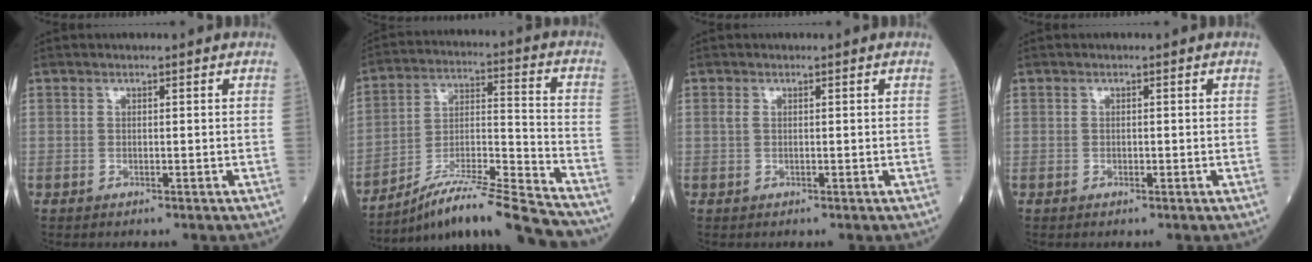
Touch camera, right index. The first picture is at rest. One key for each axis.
{"total": 19.5, "fx": -17.4, "fy": 0.4, "fz": 8.9, "tx": -0.149, "ty": 0.001, "tz": -0.291}
{"total": 0.5, "fx": 0.2, "fy": 0.3, "fz": 0.4, "tx": -0.013, "ty": 0.005, "tz": 0.002}
{"total": 0.0}